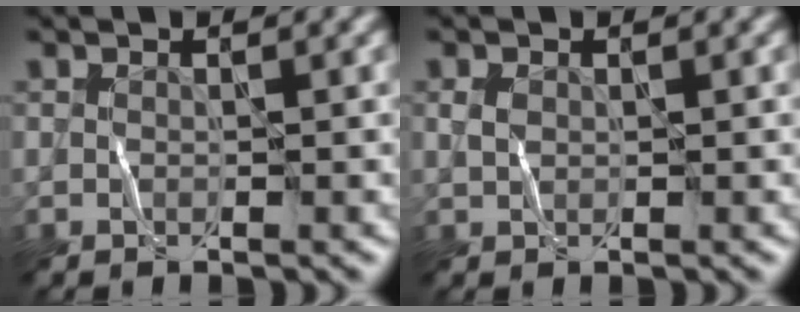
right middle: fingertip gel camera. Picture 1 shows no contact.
{"total": 0.9, "force": [0.4, 0.7, 0.3], "torque": [-0.015, 0.001, 0.011]}